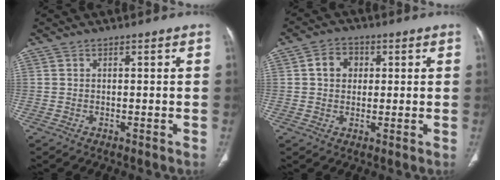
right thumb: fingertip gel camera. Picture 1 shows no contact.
{"total": 5.2, "force": [1.1, 4.3, 2.7], "torque": [-0.022, 0.008, 0.012]}